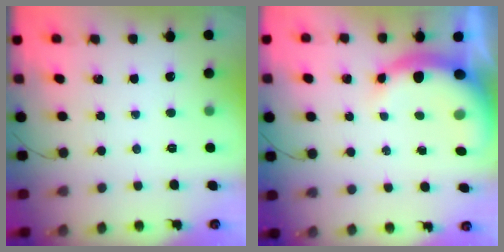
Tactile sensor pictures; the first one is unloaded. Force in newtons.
{"total": 8.8, "press": 8.7, "slide": 1.1}